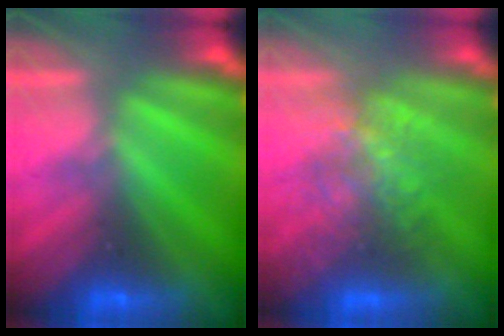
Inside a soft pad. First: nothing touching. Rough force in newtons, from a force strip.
{"total": 3.3}